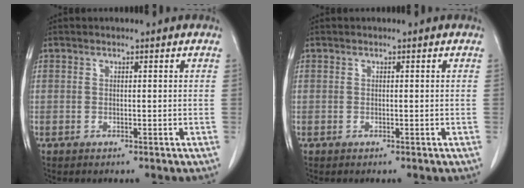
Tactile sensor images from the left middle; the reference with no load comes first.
{"total": 0.0}